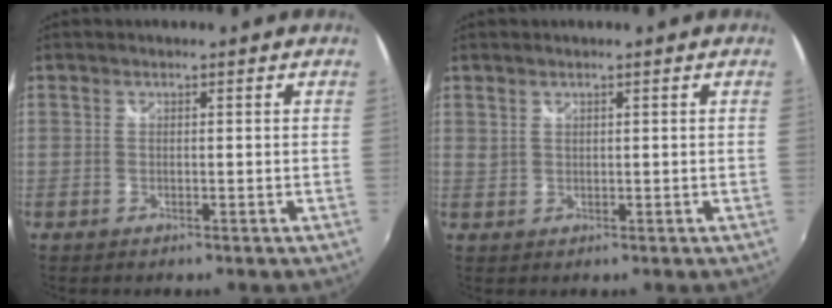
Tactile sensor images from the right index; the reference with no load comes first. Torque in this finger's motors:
{"motor_torque": [-0.16, 0.18, -0.07, 0.01]}